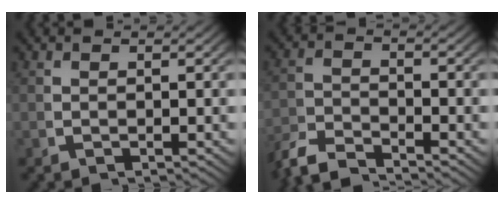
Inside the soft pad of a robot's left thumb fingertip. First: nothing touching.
{"total": 4.2, "force": [-4.0, 0.9, 0.9], "torque": [-0.019, -0.014, -0.075]}